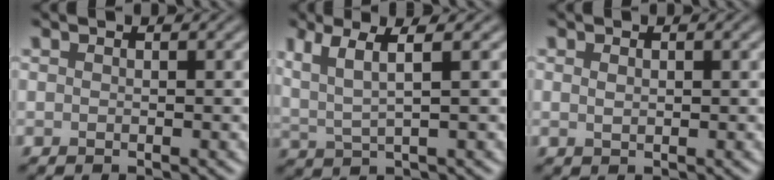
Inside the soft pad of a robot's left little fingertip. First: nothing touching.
{"total": 4.0, "force": [1.9, 0.8, 3.5], "torque": [-0.073, 0.000, 0.039]}
{"total": 0.9, "force": [0.3, 0.5, 0.8], "torque": [-0.017, 0.000, 0.006]}